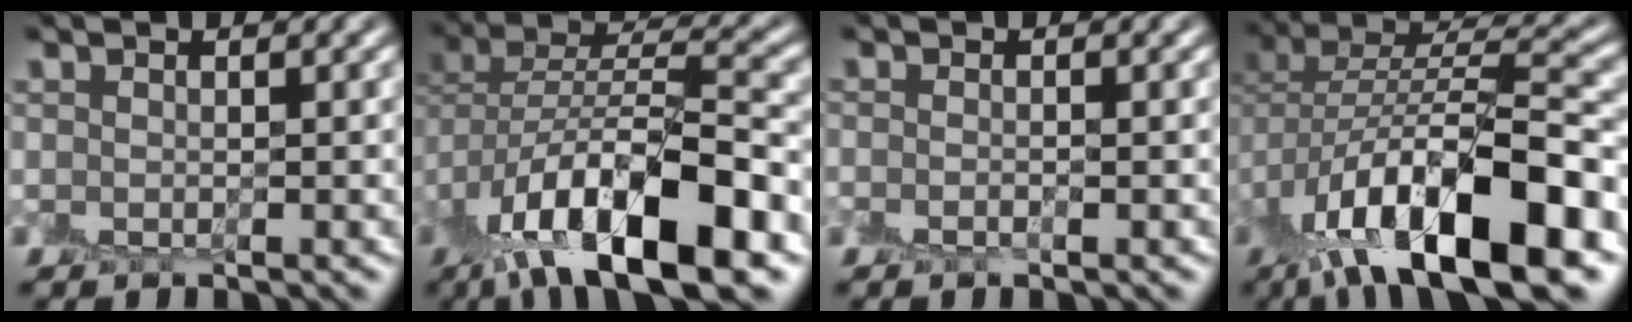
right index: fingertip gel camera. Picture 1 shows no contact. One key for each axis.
{"total": 13.2, "fx": -7.3, "fy": 4.8, "fz": 9.9, "tx": -0.166, "ty": -0.008, "tz": -0.131}
{"total": 0.8, "fx": -0.7, "fy": 0.1, "fz": 0.3, "tx": -0.004, "ty": -0.002, "tz": -0.017}
{"total": 14.5, "fx": -8.0, "fy": 5.5, "fz": 10.8, "tx": -0.173, "ty": -0.001, "tz": -0.140}